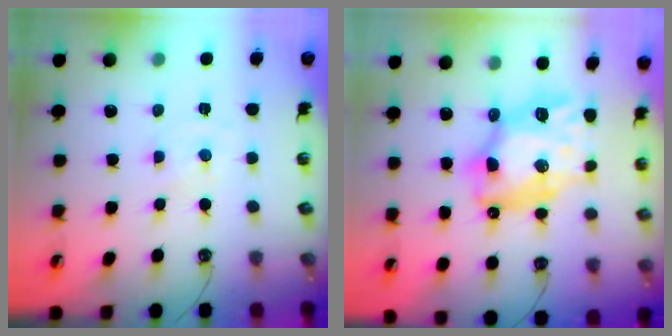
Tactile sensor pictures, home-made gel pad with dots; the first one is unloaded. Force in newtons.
{"total": 14.9, "press": 14.9, "slide": 1.5}